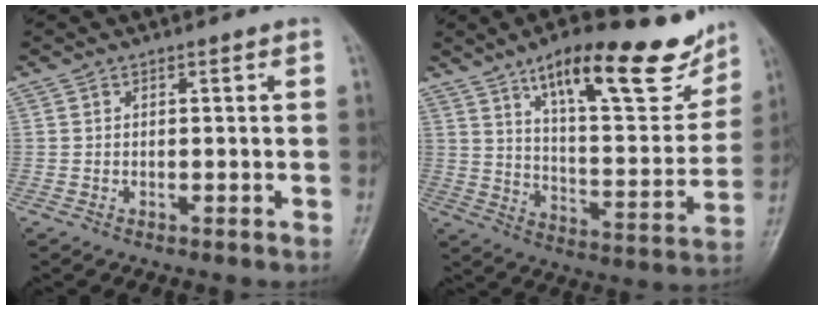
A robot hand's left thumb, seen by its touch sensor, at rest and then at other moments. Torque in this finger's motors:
{"motor_torque": [0.22, 0.33, 1.47, -1.30, 0.19]}